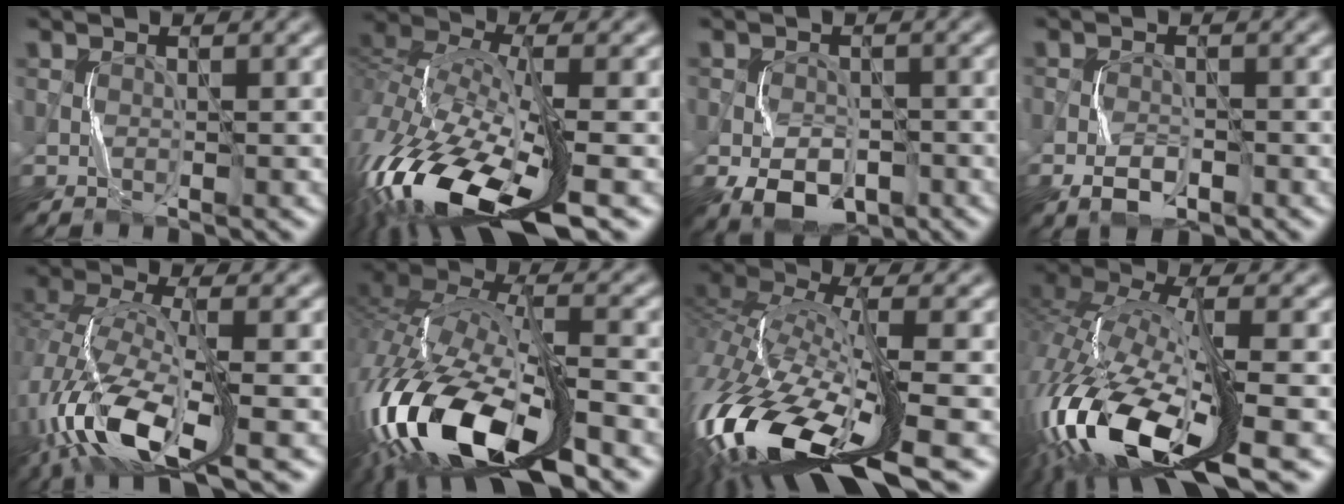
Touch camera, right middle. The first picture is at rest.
{"total": 14.5, "force": [-7.8, 5.2, 11.0], "torque": [-0.250, -0.012, -0.140]}
{"total": 5.3, "force": [-2.6, 3.6, 2.9], "torque": [-0.048, -0.011, -0.044]}
{"total": 2.7, "force": [-1.6, 1.6, 1.5], "torque": [-0.026, -0.003, -0.033]}
{"total": 10.9, "force": [-5.3, 4.2, 8.6], "torque": [-0.195, -0.009, -0.112]}
{"total": 16.5, "force": [-7.8, 7.1, 12.7], "torque": [-0.282, -0.010, -0.146]}
{"total": 15.8, "force": [-7.0, 6.2, 12.8], "torque": [-0.299, -0.008, -0.130]}
{"total": 15.8, "force": [-6.5, 6.0, 13.0], "torque": [-0.295, -0.008, -0.119]}